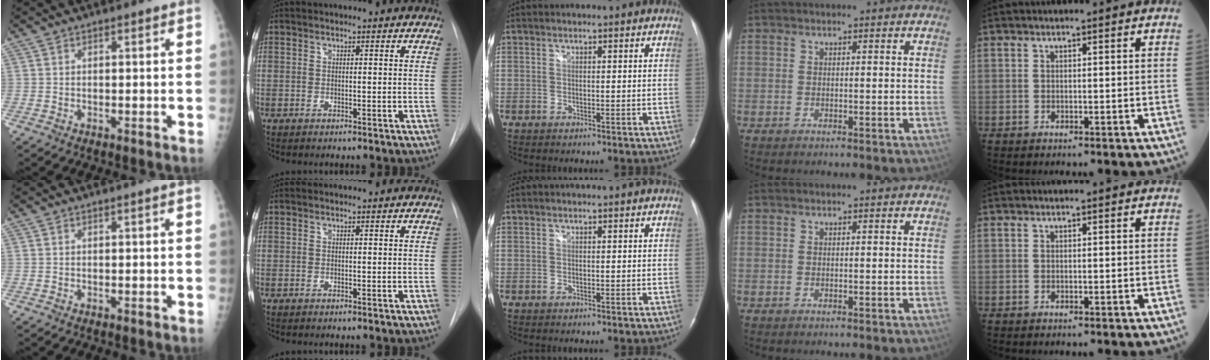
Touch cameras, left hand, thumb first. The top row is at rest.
{}